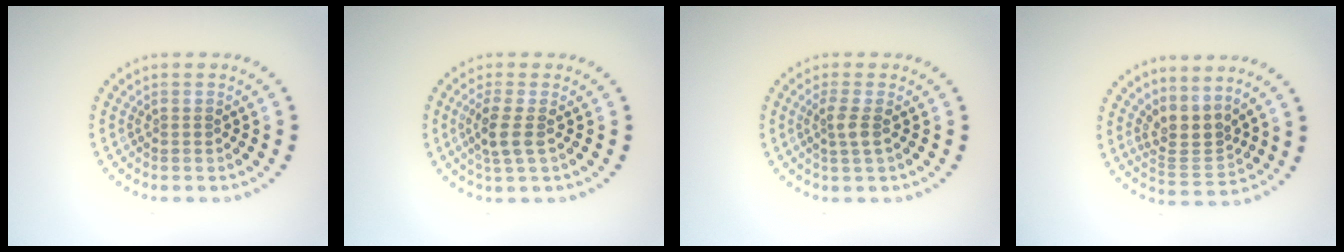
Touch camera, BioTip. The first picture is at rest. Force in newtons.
{"total": 2.4, "press": 2.1, "slide": 1.1}
{"total": 1.7, "press": 1.4, "slide": 1.0}
{"total": 3.0, "press": 2.2, "slide": 2.0}